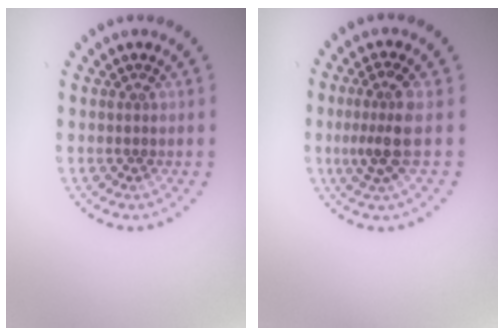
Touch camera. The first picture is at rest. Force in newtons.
{"total": 3.1, "press": 2.7, "slide": 1.6}